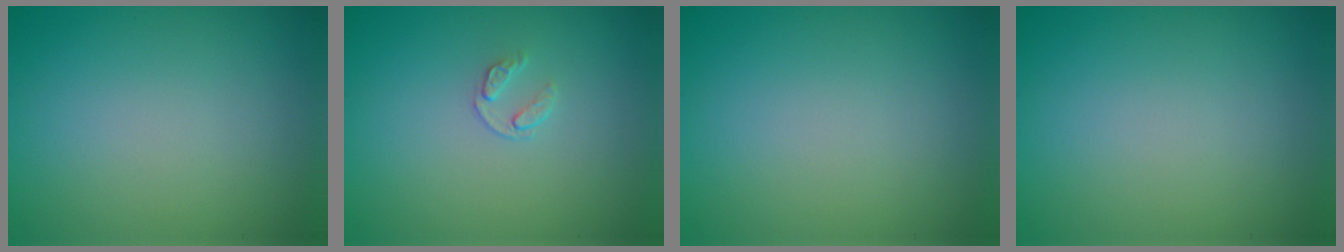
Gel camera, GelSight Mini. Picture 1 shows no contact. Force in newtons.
{"total": 0.9, "press": 0.5, "slide": 0.8}
{"total": 0.0}
{"total": 0.0}